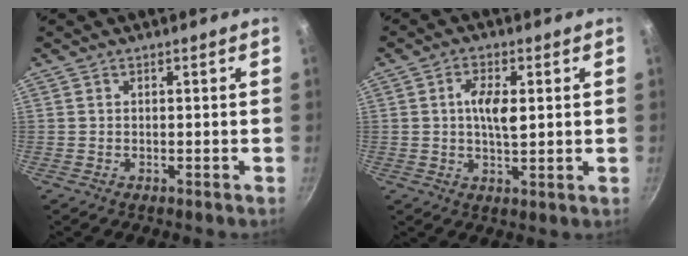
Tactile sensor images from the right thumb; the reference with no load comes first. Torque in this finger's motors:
{"motor_torque": [2.61, 2.40, 0.80, -0.01, 0.06]}